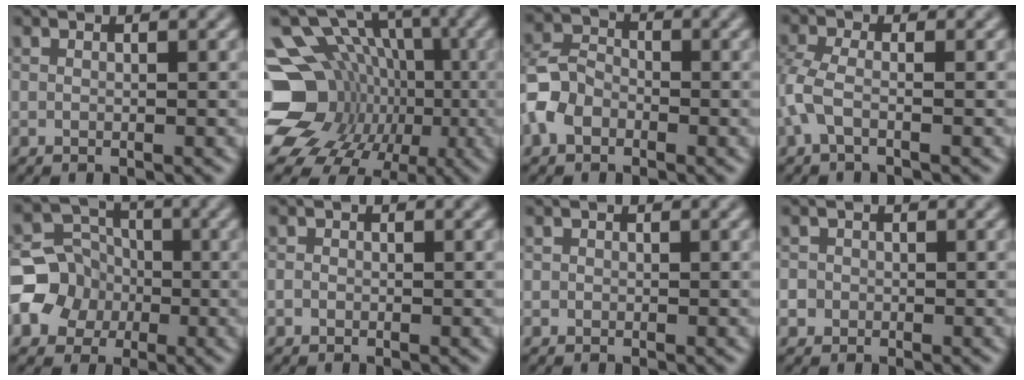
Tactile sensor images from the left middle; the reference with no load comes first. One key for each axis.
{"total": 17.4, "fx": -3.6, "fy": 14.6, "fz": 8.7, "tx": -0.154, "ty": 0.013, "tz": -0.064}
{"total": 3.9, "fx": -1.9, "fy": 2.9, "fz": 1.8, "tx": -0.039, "ty": 0.006, "tz": -0.051}
{"total": 2.7, "fx": -1.1, "fy": 1.1, "fz": 2.3, "tx": -0.062, "ty": 0.001, "tz": -0.033}
{"total": 6.0, "fx": -1.7, "fy": 5.3, "fz": 2.1, "tx": -0.023, "ty": 0.005, "tz": -0.050}
{"total": 0.7, "fx": -0.3, "fy": 0.5, "fz": 0.2, "tx": -0.002, "ty": -0.002, "tz": -0.008}
{"total": 0.5, "fx": -0.1, "fy": 0.5, "fz": 0.0, "tx": 0.004, "ty": -0.005, "tz": -0.002}
{"total": 2.5, "fx": -0.9, "fy": 2.2, "fz": 0.5, "tx": 0.003, "ty": 0.008, "tz": -0.029}